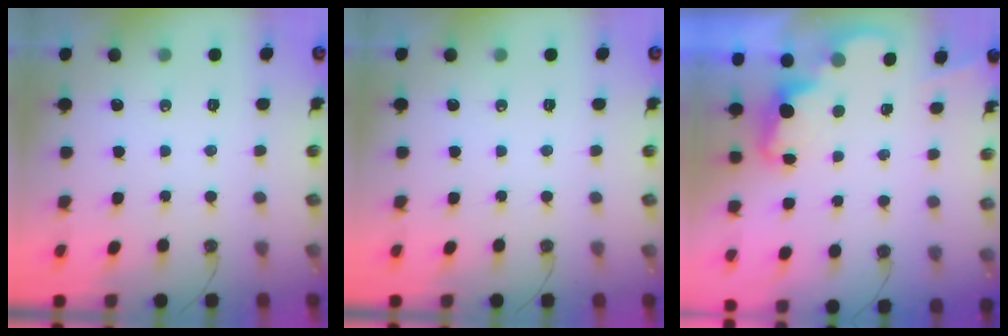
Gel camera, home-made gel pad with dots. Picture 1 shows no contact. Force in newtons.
{"total": 0.0}
{"total": 2.5, "press": 2.4, "slide": 0.5}